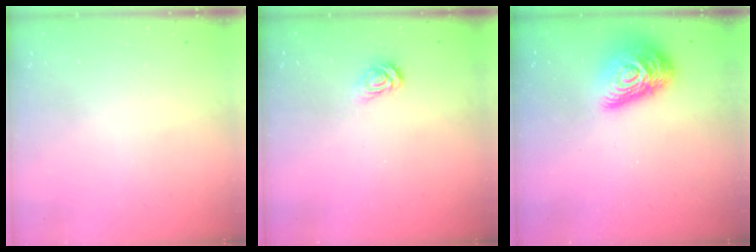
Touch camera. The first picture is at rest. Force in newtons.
{"total": 3.1, "press": 3.1, "slide": 0.3}
{"total": 15.1, "press": 15.0, "slide": 1.0}